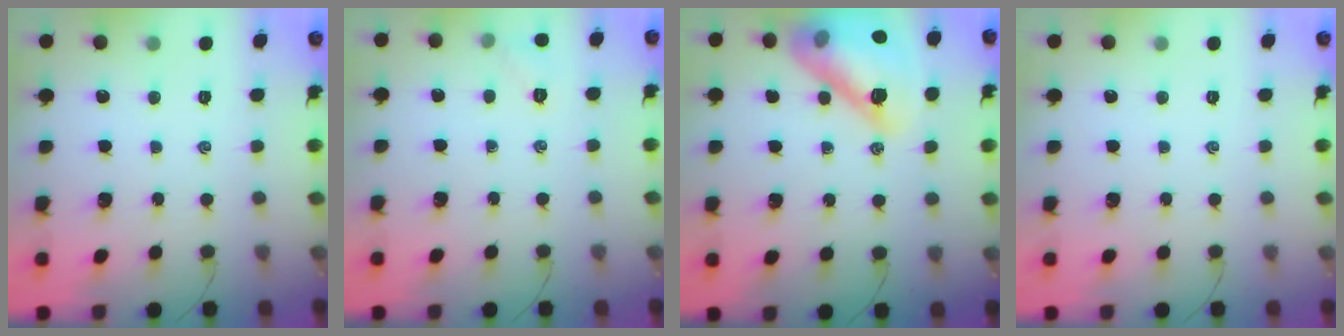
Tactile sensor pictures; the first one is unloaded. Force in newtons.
{"total": 5.0, "press": 4.8, "slide": 1.5}
{"total": 20.2, "press": 20.1, "slide": 2.2}
{"total": 0.0}